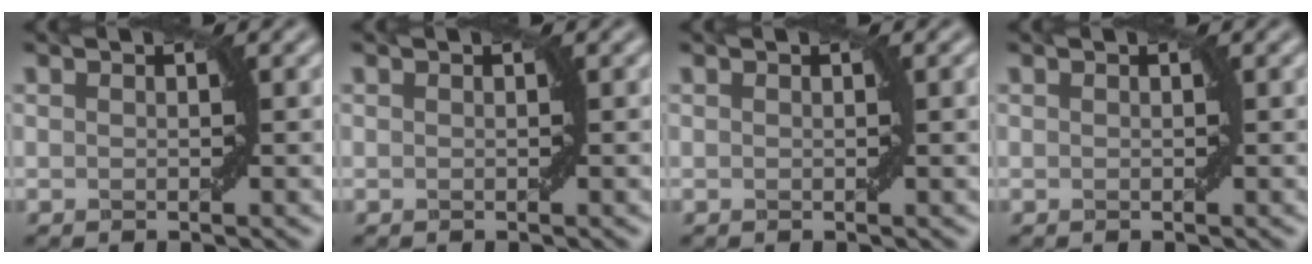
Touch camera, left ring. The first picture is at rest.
{"total": 0.0}
{"total": 0.6, "force": [0.1, 0.0, 0.6], "torque": [-0.007, 0.001, 0.002]}
{"total": 0.0}